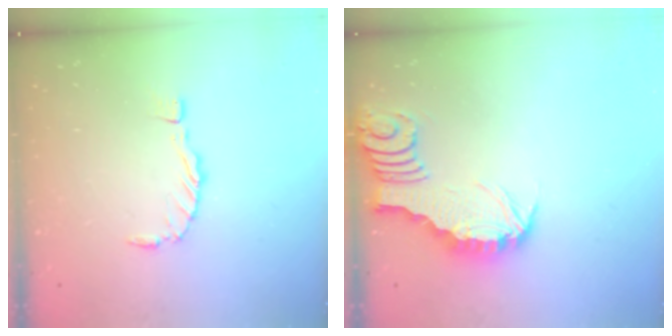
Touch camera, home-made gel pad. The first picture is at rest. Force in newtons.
{"total": 3.1, "press": 3.0, "slide": 0.4}